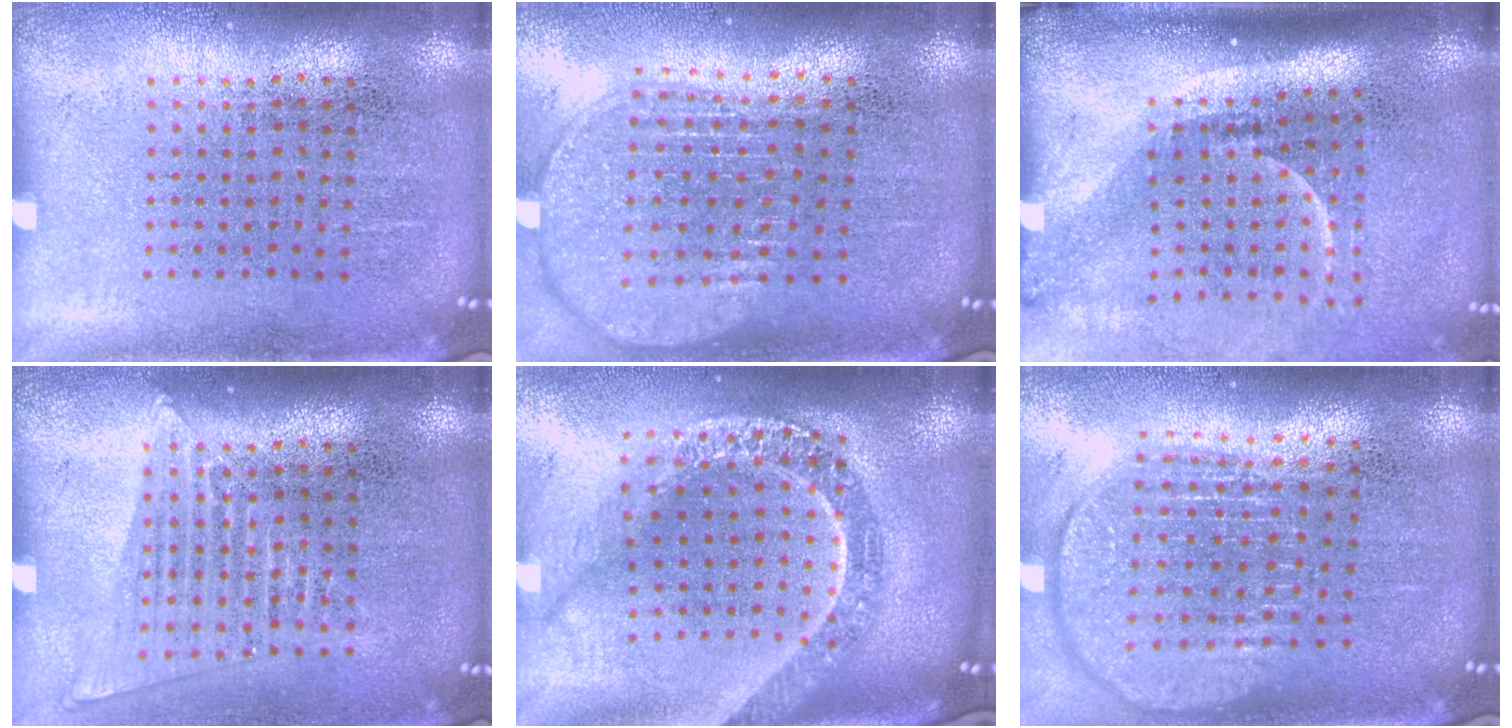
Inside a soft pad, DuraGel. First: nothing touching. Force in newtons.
{"total": 1.9, "press": 1.6, "slide": 1.1}
{"total": 2.3, "press": 1.5, "slide": 1.7}
{"total": 1.3, "press": 1.2, "slide": 0.6}
{"total": 2.7, "press": 2.2, "slide": 1.7}
{"total": 1.9, "press": 1.6, "slide": 1.0}